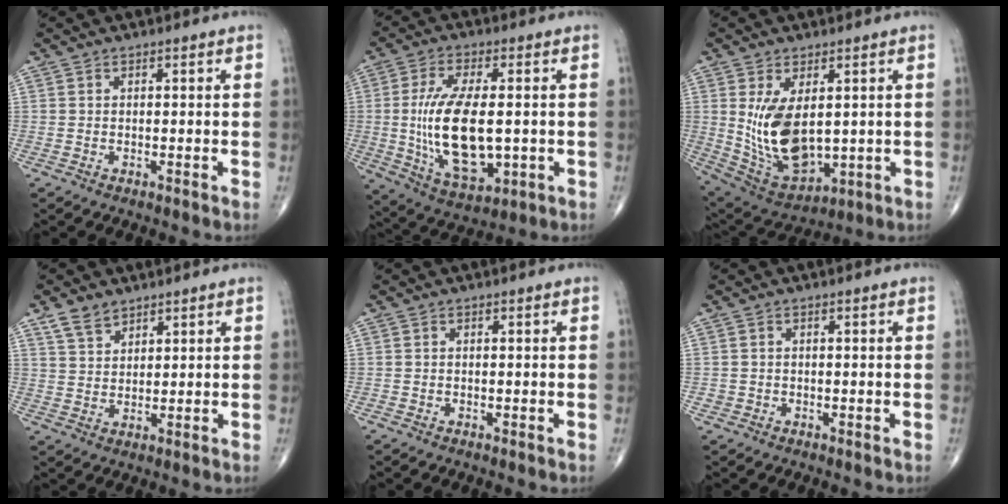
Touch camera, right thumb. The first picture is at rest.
{"total": 16.6, "force": [-0.7, 7.6, 14.8], "torque": [-0.272, -0.013, 0.000]}
{"total": 13.7, "force": [1.4, 7.5, 11.4], "torque": [-0.196, -0.019, 0.054]}
{"total": 4.7, "force": [3.5, 2.6, 1.8], "torque": [-0.021, -0.017, 0.073]}
{"total": 0.0}
{"total": 0.9, "force": [-0.2, 0.8, 0.2], "torque": [0.004, 0.003, -0.003]}